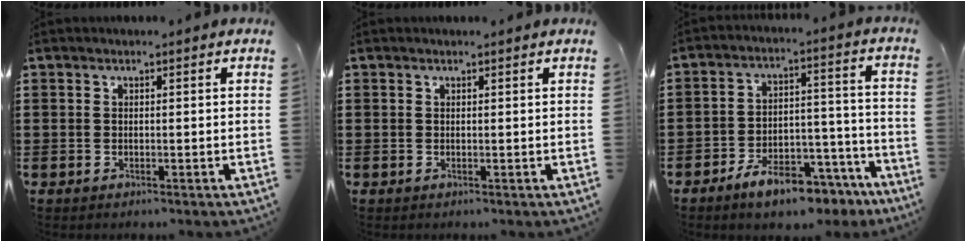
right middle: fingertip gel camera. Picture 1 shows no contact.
{"total": 0.0}
{"total": 8.6, "force": [-7.3, 2.5, 3.9], "torque": [-0.061, 0.030, -0.134]}